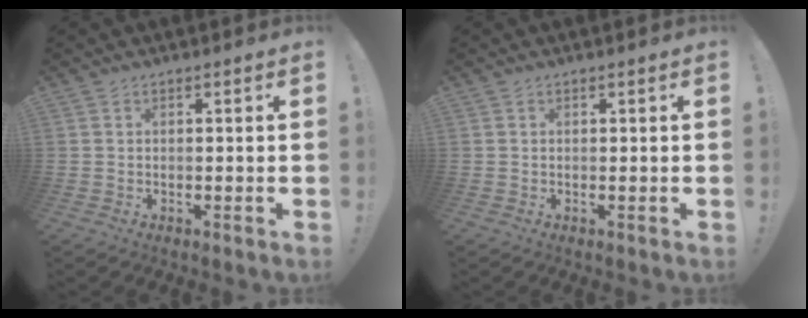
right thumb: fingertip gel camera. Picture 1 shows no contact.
{"total": 0.0}